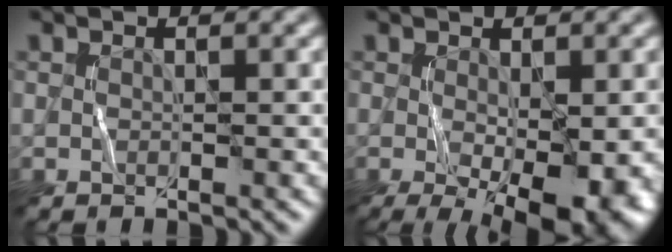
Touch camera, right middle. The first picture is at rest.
{"total": 8.9, "force": [-2.6, 3.3, 7.9], "torque": [-0.133, -0.025, -0.022]}